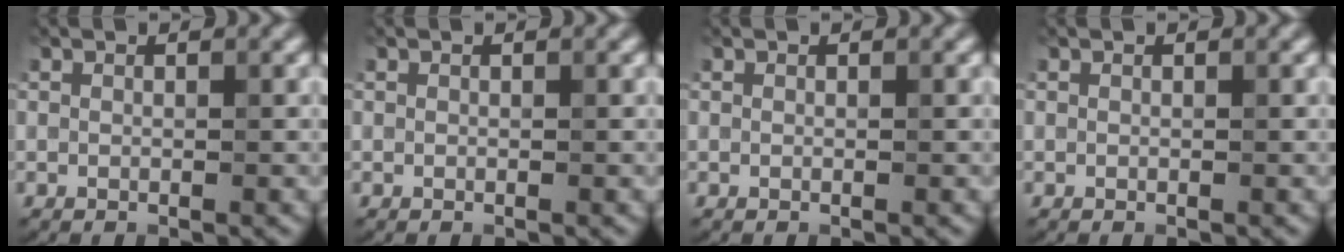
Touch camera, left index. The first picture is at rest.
{"total": 0.0}
{"total": 0.0}
{"total": 0.0}